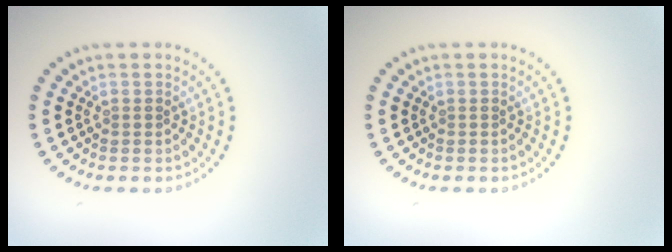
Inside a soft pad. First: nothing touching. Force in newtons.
{"total": 0.0}